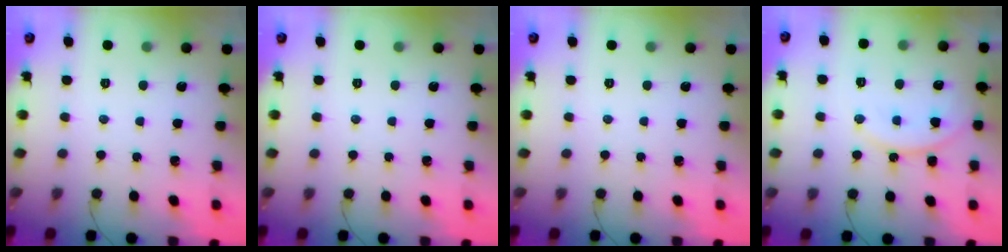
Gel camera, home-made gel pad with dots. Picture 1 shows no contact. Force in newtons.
{"total": 0.0}
{"total": 0.0}
{"total": 12.3, "press": 12.3, "slide": 1.2}